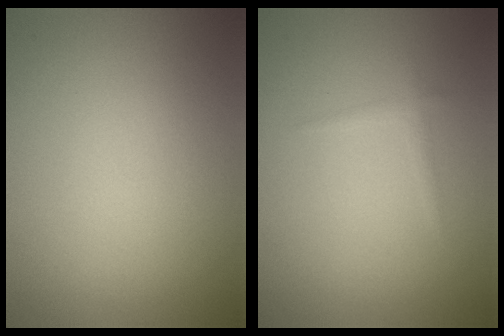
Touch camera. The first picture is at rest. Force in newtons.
{"total": 0.8, "press": 0.8, "slide": 0.0}